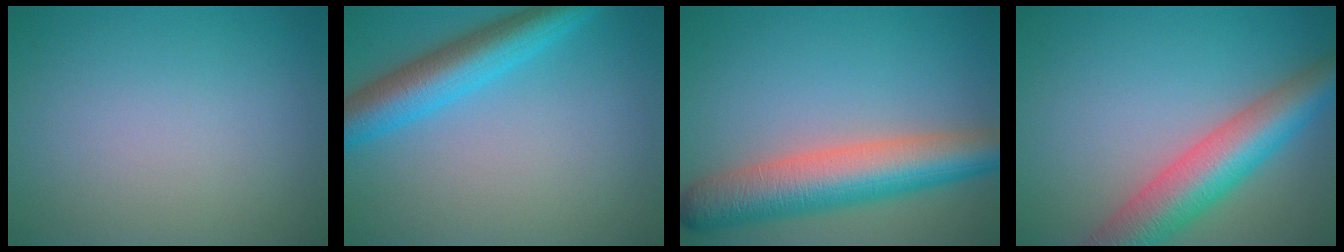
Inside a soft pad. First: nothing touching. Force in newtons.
{"total": 5.4, "press": 5.4, "slide": 0.2}
{"total": 8.6, "press": 8.5, "slide": 0.6}
{"total": 8.1, "press": 8.1, "slide": 0.3}